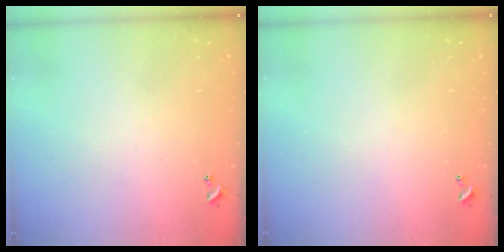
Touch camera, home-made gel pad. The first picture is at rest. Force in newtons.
{"total": 0.0}